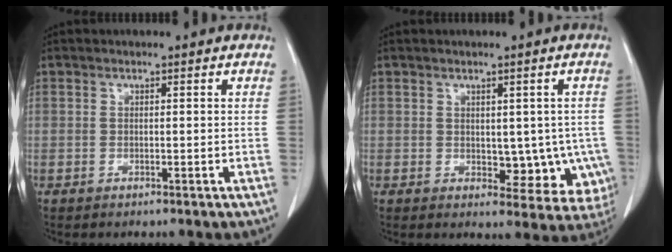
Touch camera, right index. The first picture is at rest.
{"total": 7.9, "force": [-1.0, 4.7, 6.3], "torque": [-0.048, 0.003, -0.002]}